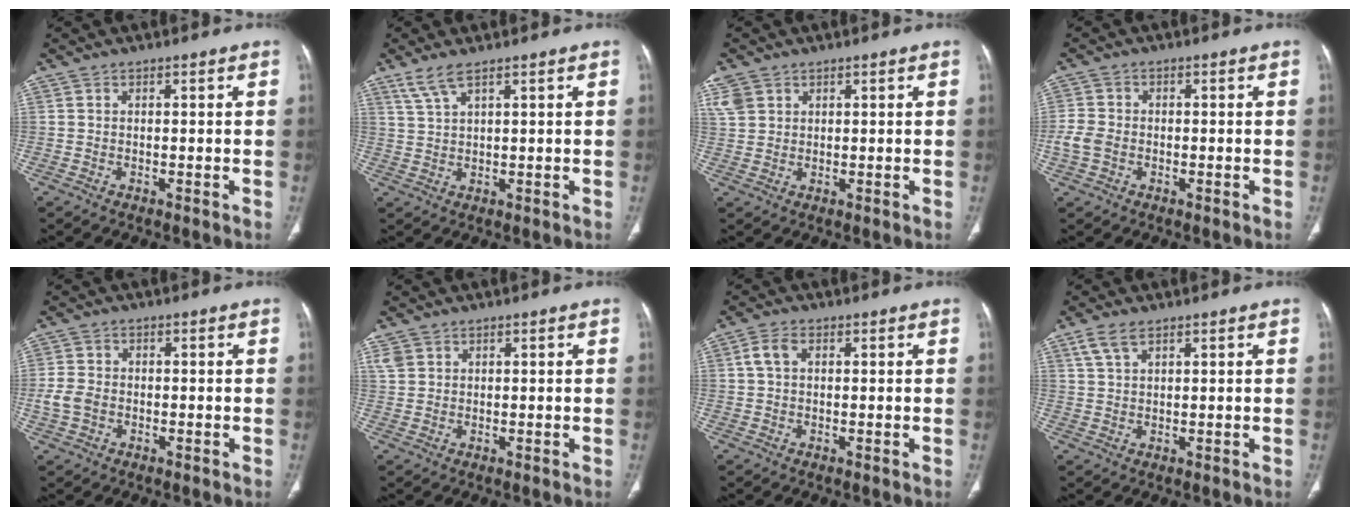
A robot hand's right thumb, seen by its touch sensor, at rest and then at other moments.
{"total": 3.9, "force": [2.7, 0.7, 2.7], "torque": [-0.068, -0.001, 0.065]}
{"total": 6.6, "force": [3.2, 5.1, 2.6], "torque": [-0.068, 0.009, 0.074]}
{"total": 4.2, "force": [-1.1, 3.3, 2.4], "torque": [-0.053, 0.008, -0.023]}
{"total": 4.2, "force": [-0.9, 3.3, 2.5], "torque": [-0.052, 0.009, -0.018]}
{"total": 3.3, "force": [1.6, 2.6, 1.2], "torque": [-0.023, 0.005, 0.042]}
{"total": 3.1, "force": [0.7, 2.0, 2.3], "torque": [-0.051, 0.010, 0.013]}
{"total": 3.8, "force": [2.3, 1.7, 2.5], "torque": [-0.054, 0.004, 0.052]}